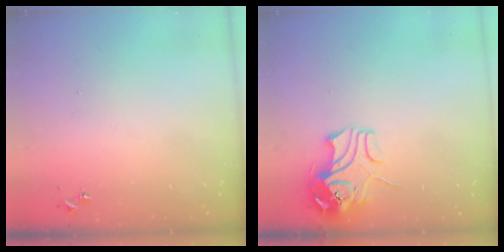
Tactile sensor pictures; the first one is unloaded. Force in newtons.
{"total": 10.8, "press": 10.6, "slide": 1.6}